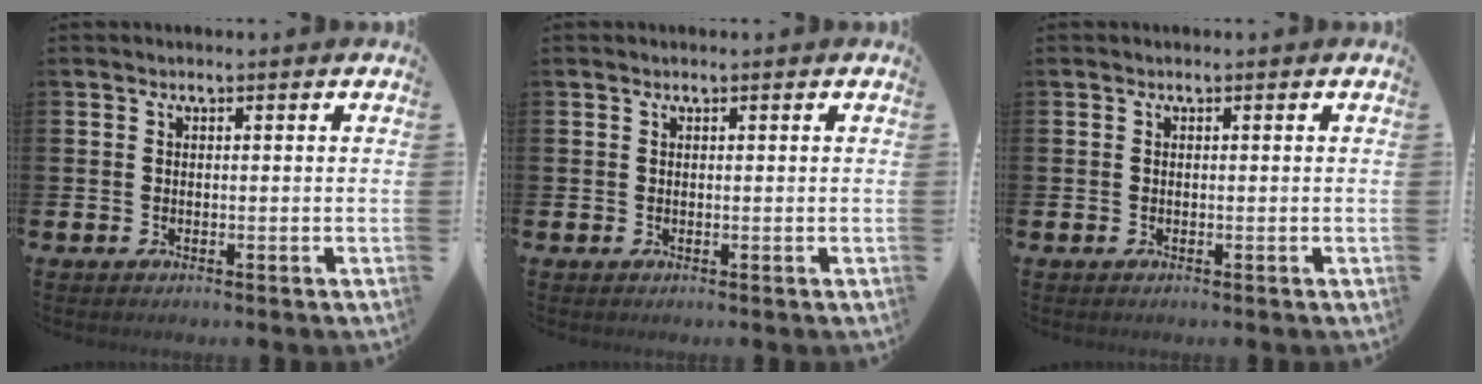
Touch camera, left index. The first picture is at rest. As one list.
[{"total": 0.0}, {"total": 0.0}]